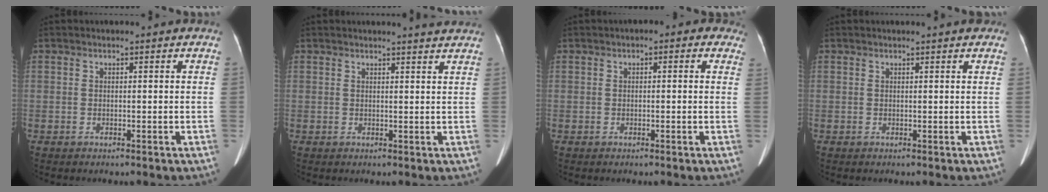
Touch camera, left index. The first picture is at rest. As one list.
[{"total": 3.6, "force": [3.5, -0.2, 1.1], "torque": [-0.018, -0.002, 0.029]}, {"total": 2.9, "force": [1.4, 1.3, 2.2], "torque": [-0.014, 0.014, 0.006]}, {"total": 2.5, "force": [2.2, 0.3, 1.2], "torque": [-0.017, 0.007, 0.017]}]